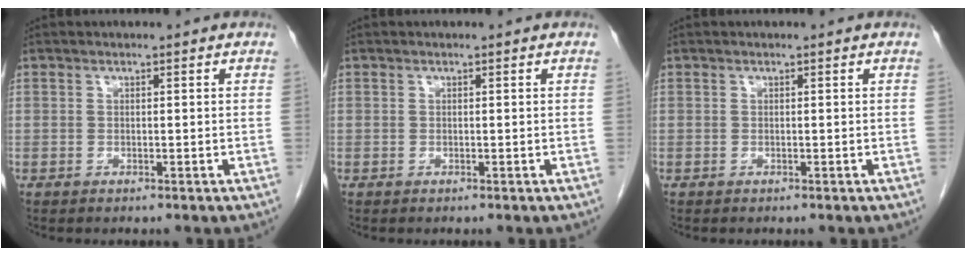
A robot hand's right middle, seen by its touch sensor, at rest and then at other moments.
{"total": 0.0}
{"total": 0.0}